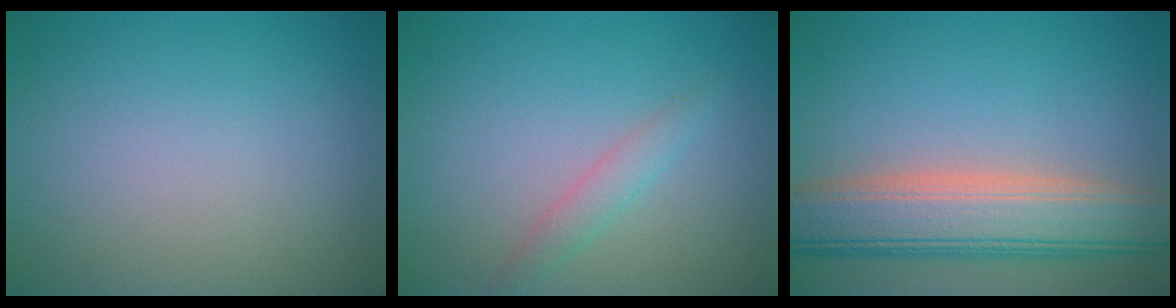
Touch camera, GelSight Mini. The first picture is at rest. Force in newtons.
{"total": 1.6, "press": 1.6, "slide": 0.0}
{"total": 8.1, "press": 8.1, "slide": 0.5}